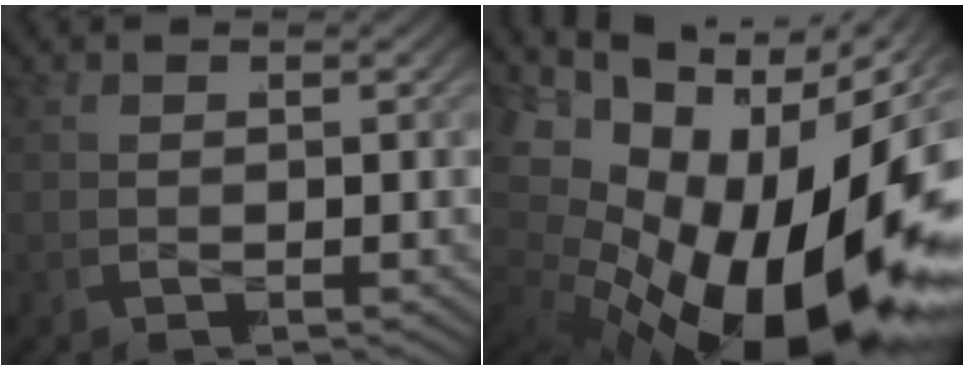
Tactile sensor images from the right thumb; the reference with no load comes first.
{"total": 20.9, "force": [-2.3, 12.9, 16.2], "torque": [-0.298, -0.034, -0.020]}